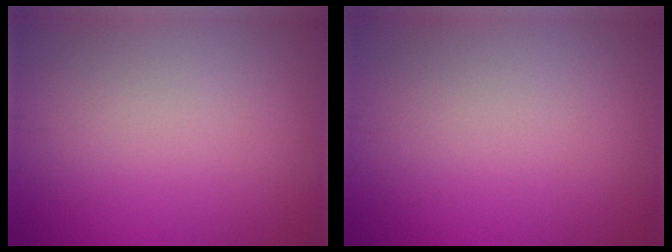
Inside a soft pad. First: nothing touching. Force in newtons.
{"total": 0.0}